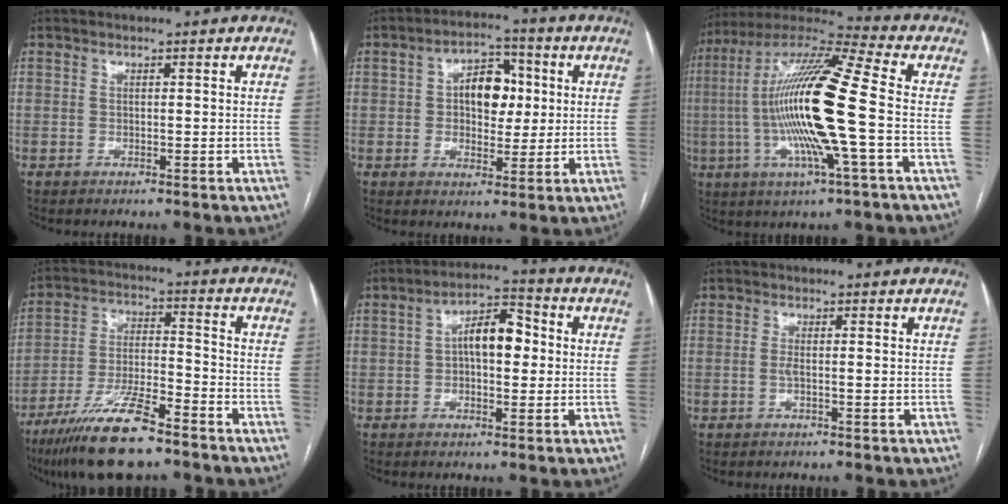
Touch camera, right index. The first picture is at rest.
{"total": 7.9, "force": [1.1, 4.7, 6.2], "torque": [-0.096, 0.023, 0.019]}
{"total": 20.0, "force": [-2.3, 0.8, 19.8], "torque": [-0.398, 0.000, -0.053]}
{"total": 13.6, "force": [-9.7, 2.4, 9.3], "torque": [-0.180, -0.023, -0.173]}
{"total": 7.7, "force": [0.6, 3.2, 6.9], "torque": [-0.120, 0.027, 0.006]}
{"total": 1.5, "force": [-0.3, 0.1, 1.5], "torque": [-0.032, -0.001, -0.004]}